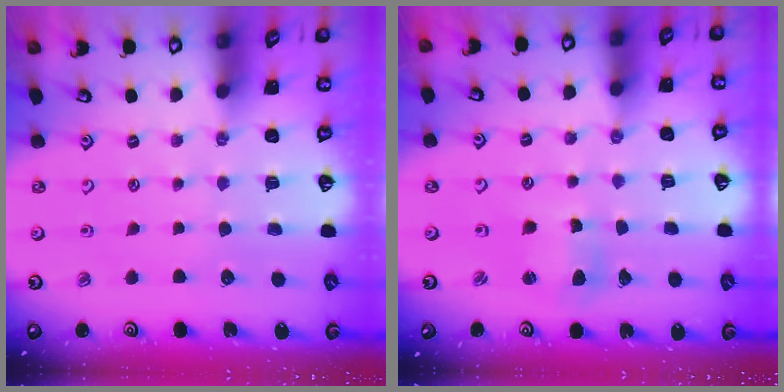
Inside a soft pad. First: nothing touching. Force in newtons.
{"total": 4.8, "press": 4.7, "slide": 0.6}